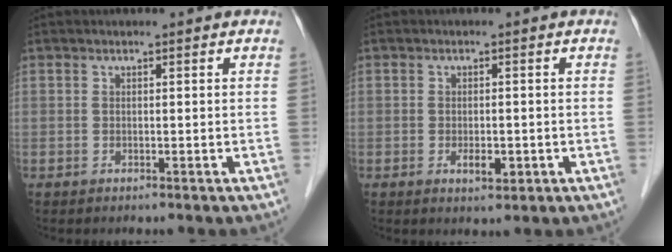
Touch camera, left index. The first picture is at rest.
{"total": 2.7, "force": [-0.9, 1.2, 2.2], "torque": [-0.036, 0.000, -0.008]}